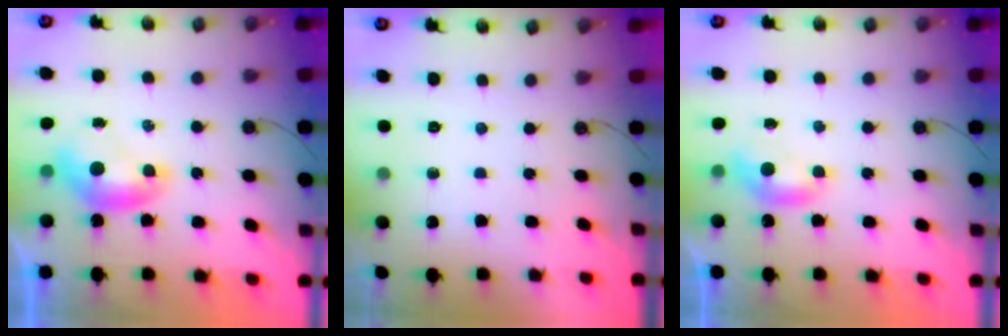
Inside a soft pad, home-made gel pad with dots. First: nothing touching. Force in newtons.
{"total": 0.0}
{"total": 1.6, "press": 1.5, "slide": 0.5}